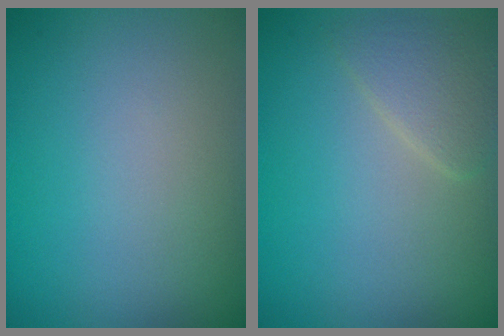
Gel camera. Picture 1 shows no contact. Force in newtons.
{"total": 2.0, "press": 2.0, "slide": 0.1}